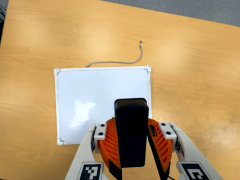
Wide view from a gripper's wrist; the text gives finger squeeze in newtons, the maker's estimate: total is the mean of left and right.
{"total": 7.2, "left": 7.5, "right": 6.9}